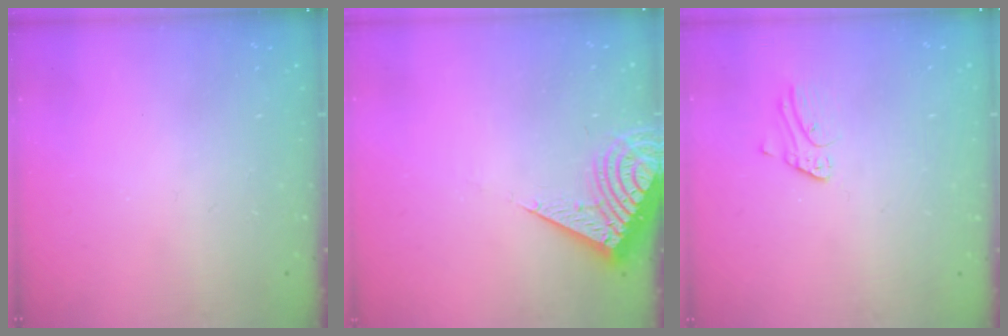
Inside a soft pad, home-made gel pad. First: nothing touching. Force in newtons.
{"total": 9.9, "press": 9.8, "slide": 1.3}
{"total": 2.7, "press": 2.7, "slide": 0.3}